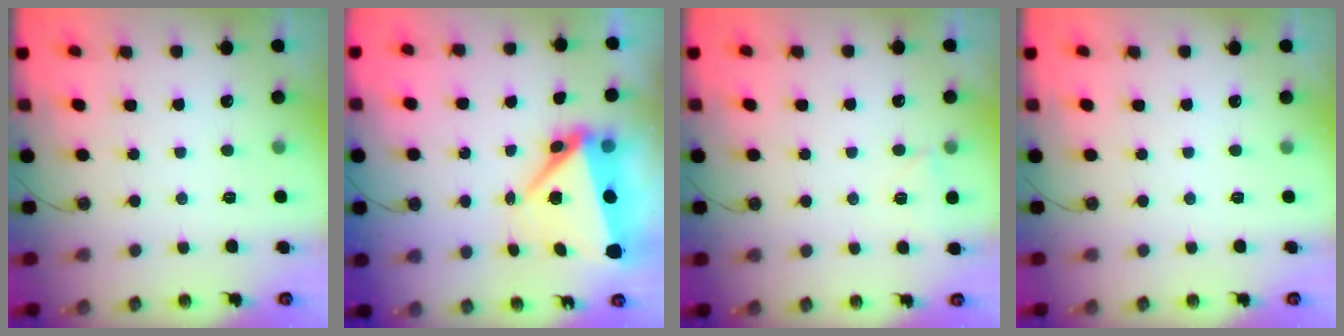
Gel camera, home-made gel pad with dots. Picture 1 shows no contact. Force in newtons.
{"total": 11.2, "press": 7.8, "slide": 8.0}
{"total": 2.7, "press": 2.6, "slide": 0.7}
{"total": 0.0}